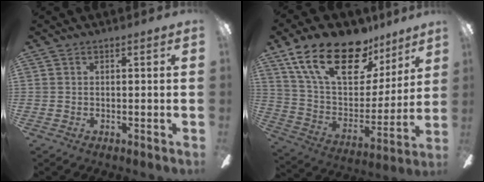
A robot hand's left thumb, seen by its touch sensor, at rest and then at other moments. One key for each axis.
{"total": 23.8, "fx": 15.6, "fy": 11.2, "fz": 14.0, "tx": -0.243, "ty": -0.087, "tz": 0.278}